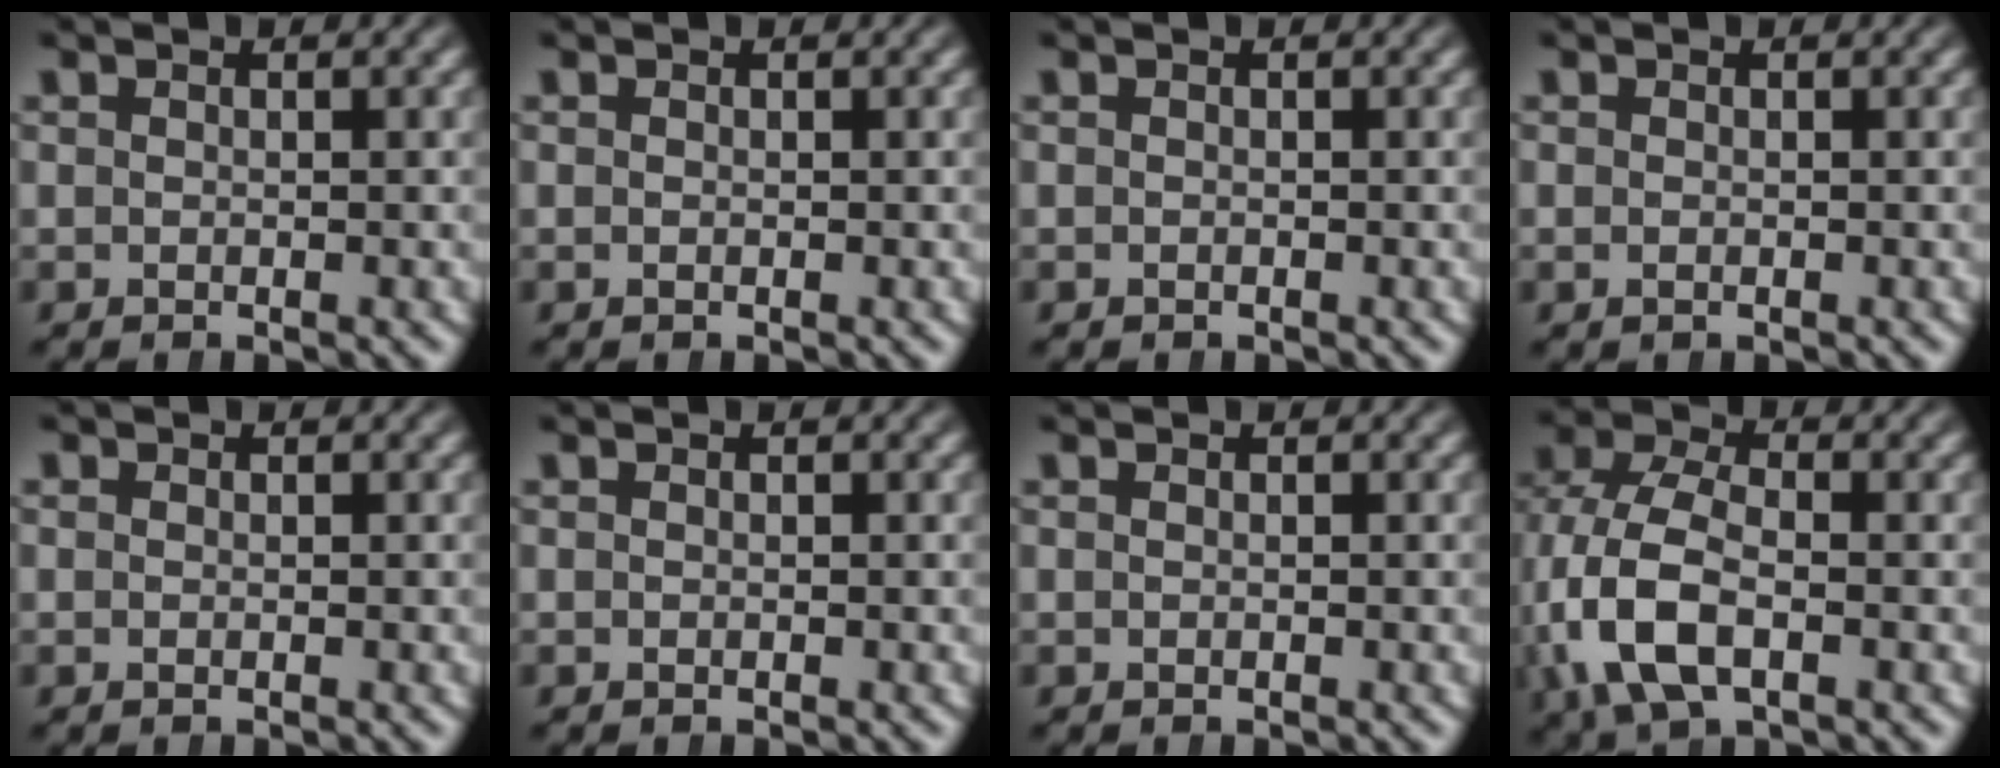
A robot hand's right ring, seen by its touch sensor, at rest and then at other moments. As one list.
[{"total": 0.0}, {"total": 0.0}, {"total": 0.5, "force": [-0.2, 0.3, 0.4], "torque": [-0.010, -0.002, -0.002]}, {"total": 0.5, "force": [0.1, 0.4, 0.3], "torque": [-0.007, -0.001, 0.000]}, {"total": 0.0}, {"total": 0.0}, {"total": 7.1, "force": [-1.0, 4.7, 5.2], "torque": [-0.142, -0.032, -0.001]}]